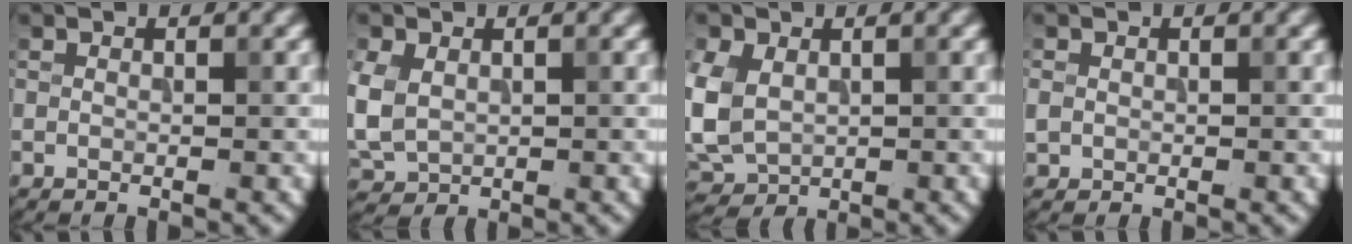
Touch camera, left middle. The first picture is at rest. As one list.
[{"total": 4.2, "force": [0.5, 3.2, 2.7], "torque": [-0.072, -0.004, 0.013]}, {"total": 5.2, "force": [0.5, 3.9, 3.4], "torque": [-0.089, -0.002, 0.006]}, {"total": 1.1, "force": [0.0, 1.1, 0.4], "torque": [-0.005, -0.002, 0.000]}]